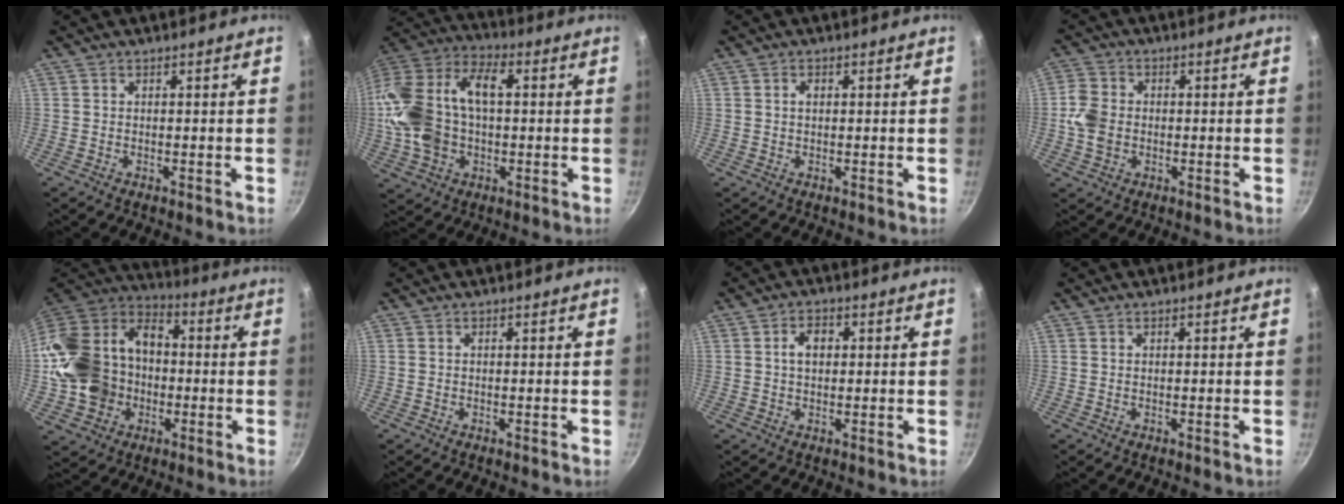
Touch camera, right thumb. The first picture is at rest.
{"total": 21.9, "force": [0.4, 14.4, 16.6], "torque": [-0.332, 0.046, 0.000]}
{"total": 1.3, "force": [0.3, 0.8, 1.0], "torque": [-0.017, 0.003, 0.004]}
{"total": 5.9, "force": [-0.7, 4.7, 3.4], "torque": [-0.061, 0.007, -0.021]}
{"total": 23.5, "force": [-2.7, 18.7, 13.9], "torque": [-0.263, 0.056, -0.044]}
{"total": 0.0}
{"total": 4.1, "force": [0.7, 2.7, 3.0], "torque": [-0.036, 0.009, 0.009]}
{"total": 0.0}